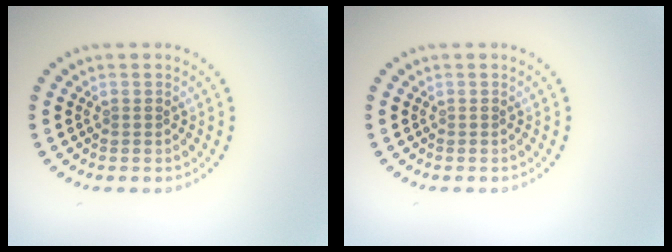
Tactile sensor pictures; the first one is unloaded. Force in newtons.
{"total": 0.0}